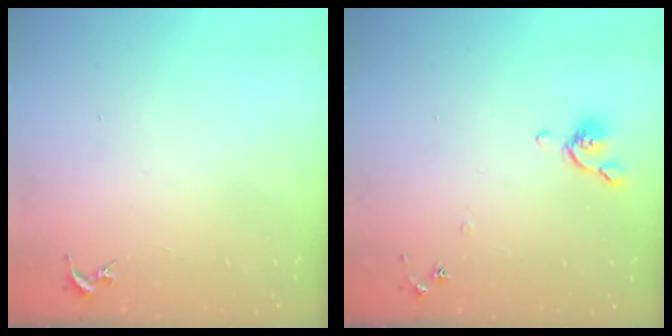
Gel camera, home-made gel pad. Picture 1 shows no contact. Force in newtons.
{"total": 5.4, "press": 5.3, "slide": 1.1}